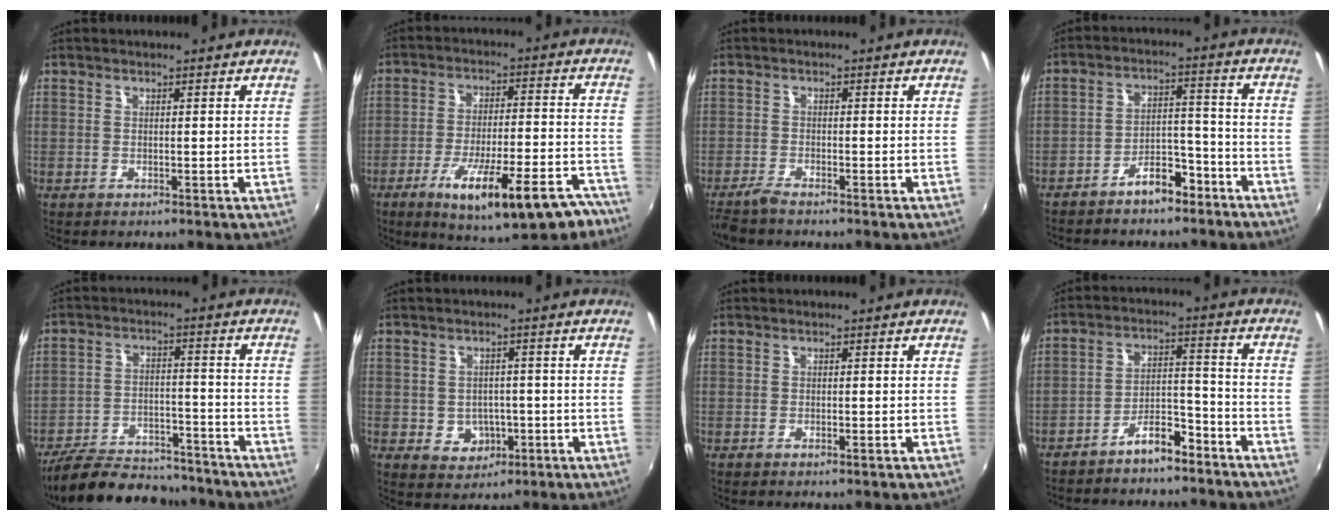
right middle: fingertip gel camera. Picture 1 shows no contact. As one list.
[{"total": 19.8, "force": [-12.6, 5.3, 14.3], "torque": [-0.225, -0.028, -0.177]}, {"total": 2.9, "force": [-2.6, 0.0, 1.3], "torque": [-0.043, -0.008, -0.055]}, {"total": 8.8, "force": [-6.9, 4.0, 3.7], "torque": [-0.071, 0.041, -0.094]}, {"total": 17.1, "force": [-14.8, 5.9, 6.3], "torque": [-0.140, 0.003, -0.216]}, {"total": 5.6, "force": [-1.5, 5.0, 2.1], "torque": [-0.050, 0.006, -0.007]}, {"total": 1.1, "force": [-0.7, 0.3, 0.8], "torque": [-0.012, 0.000, -0.012]}, {"total": 10.0, "force": [-8.6, 3.4, 3.8], "torque": [-0.079, 0.043, -0.124]}]